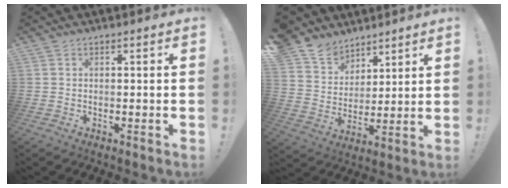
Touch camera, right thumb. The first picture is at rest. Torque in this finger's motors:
{"motor_torque": [0.61, 3.09, 0.25, 0.27, 0.06]}